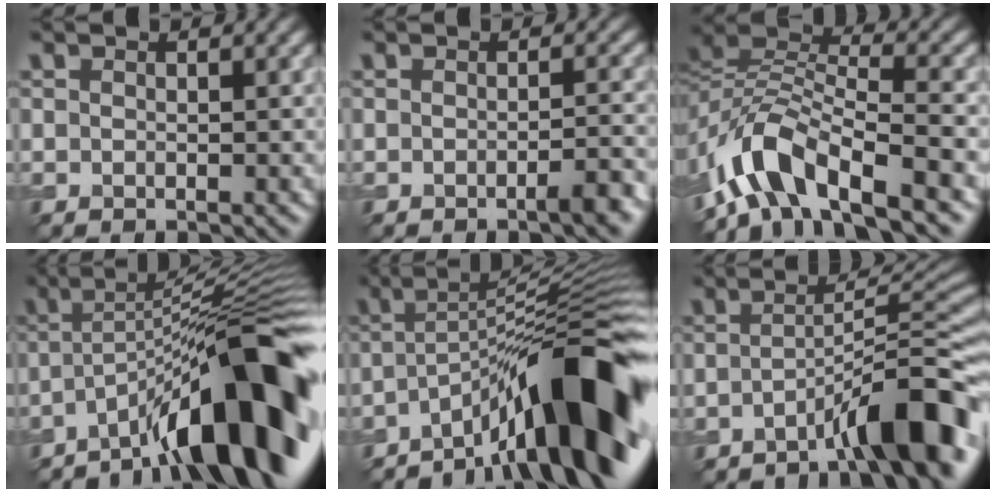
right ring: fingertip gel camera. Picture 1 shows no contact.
{"total": 2.2, "force": [-1.1, 0.5, 1.9], "torque": [-0.022, 0.003, -0.022]}
{"total": 9.0, "force": [-5.9, 3.5, 5.9], "torque": [-0.097, 0.006, -0.122]}
{"total": 13.6, "force": [-7.3, 2.9, 11.1], "torque": [-0.162, 0.018, -0.121]}
{"total": 12.9, "force": [-6.6, 2.3, 10.8], "torque": [-0.141, 0.023, -0.108]}
{"total": 7.6, "force": [-4.2, 1.4, 6.2], "torque": [-0.083, 0.022, -0.069]}